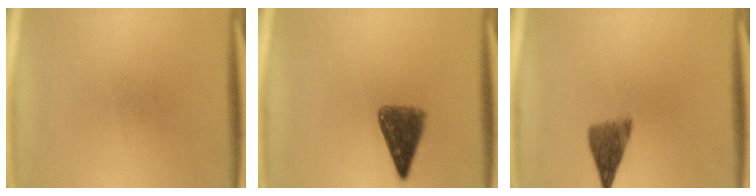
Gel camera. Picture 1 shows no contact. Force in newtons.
{"total": 6.2}
{"total": 4.5}